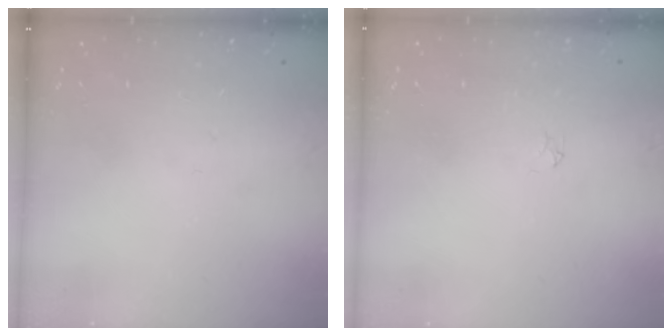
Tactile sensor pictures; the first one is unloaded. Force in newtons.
{"total": 2.2, "press": 2.2, "slide": 0.3}